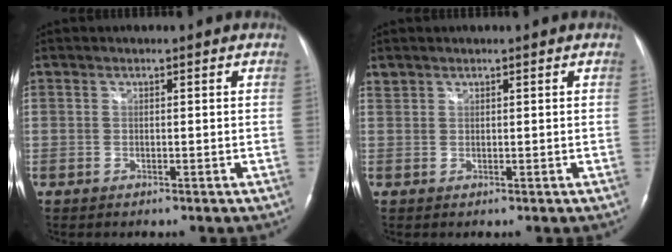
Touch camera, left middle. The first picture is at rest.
{"total": 0.9, "force": [0.8, 0.4, 0.0], "torque": [-0.002, 0.007, 0.018]}